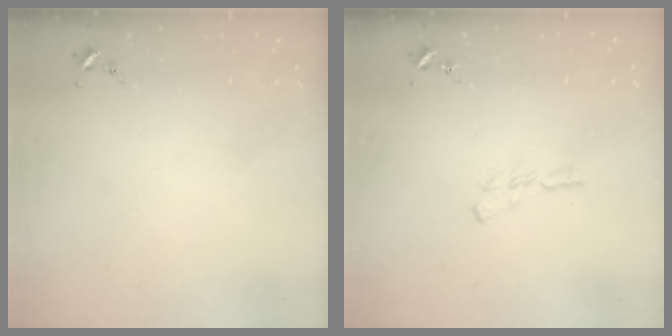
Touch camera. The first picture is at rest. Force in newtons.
{"total": 5.6, "press": 5.5, "slide": 0.4}